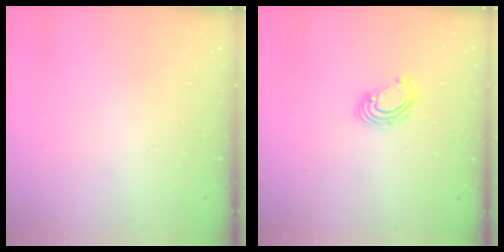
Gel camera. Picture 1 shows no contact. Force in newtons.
{"total": 5.7, "press": 5.7, "slide": 0.2}